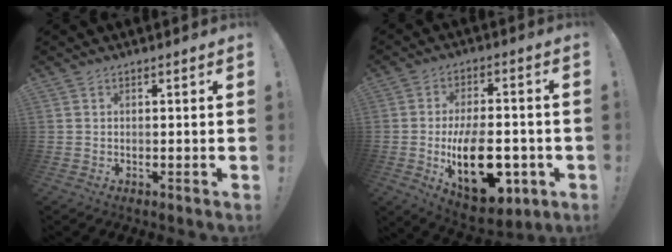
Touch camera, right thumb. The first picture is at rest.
{"total": 19.9, "force": [-5.4, 11.2, 15.5], "torque": [-0.249, 0.019, -0.077]}